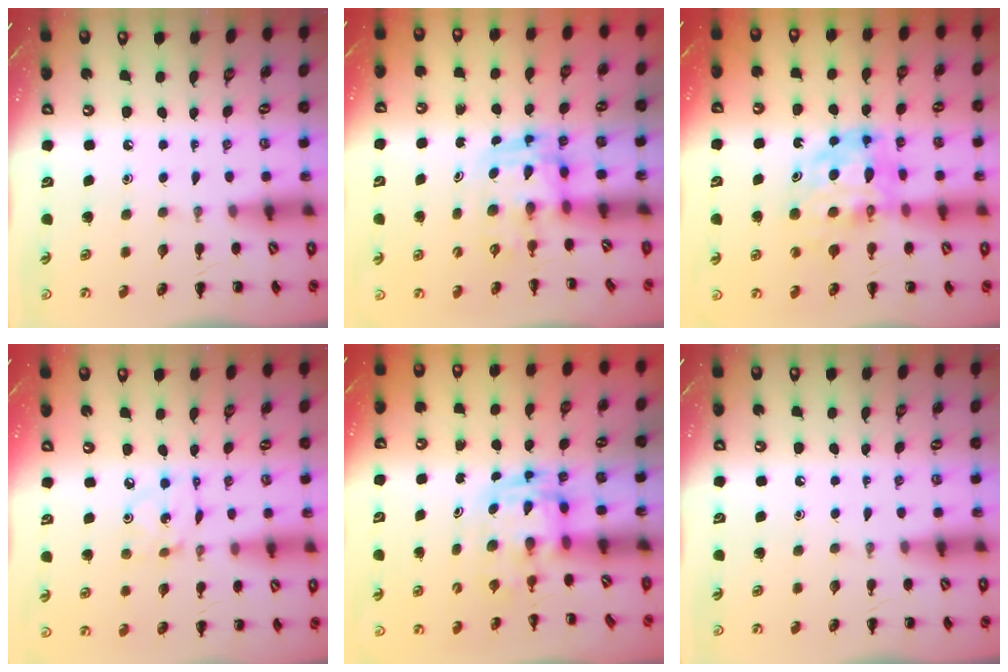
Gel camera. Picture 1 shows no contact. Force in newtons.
{"total": 3.6, "press": 3.5, "slide": 0.6}
{"total": 10.3, "press": 9.8, "slide": 3.1}
{"total": 2.4, "press": 2.4, "slide": 0.4}
{"total": 2.8, "press": 2.7, "slide": 0.6}
{"total": 0.0}